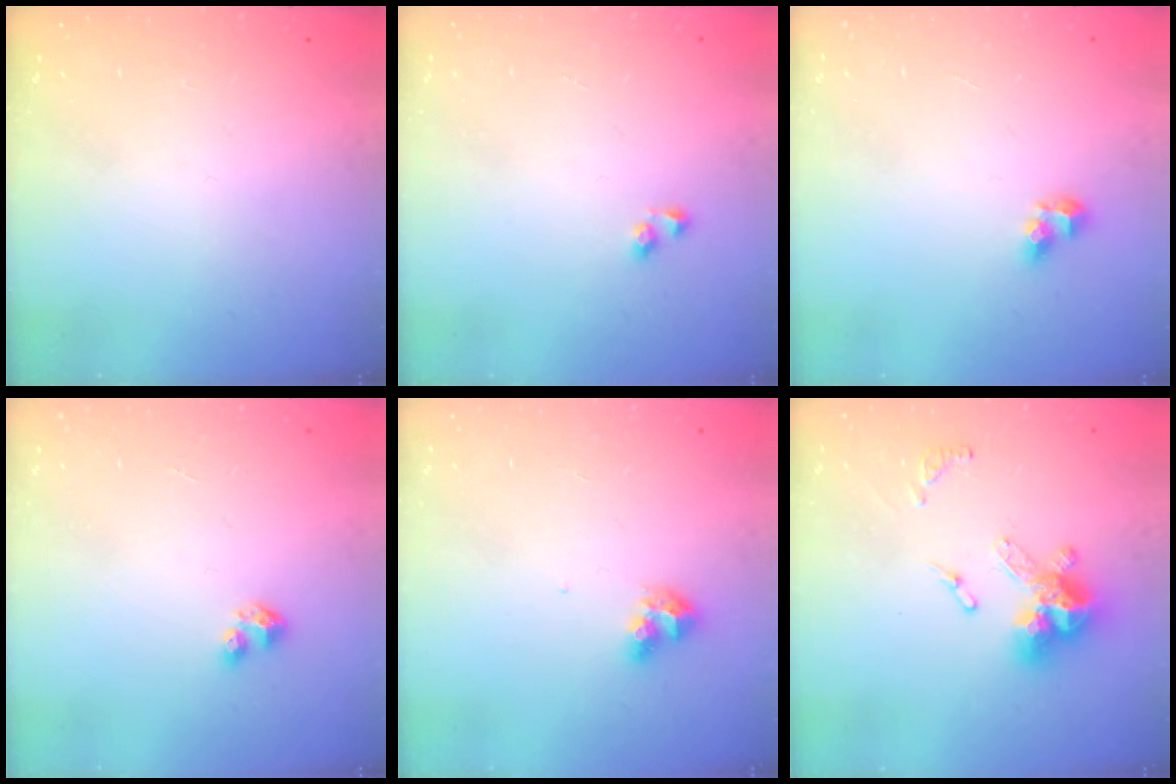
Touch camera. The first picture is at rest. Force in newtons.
{"total": 2.4, "press": 2.0, "slide": 1.3}
{"total": 5.2, "press": 5.2, "slide": 0.4}
{"total": 3.0, "press": 2.9, "slide": 0.3}
{"total": 7.9, "press": 7.9, "slide": 0.6}
{"total": 13.5, "press": 13.4, "slide": 1.3}